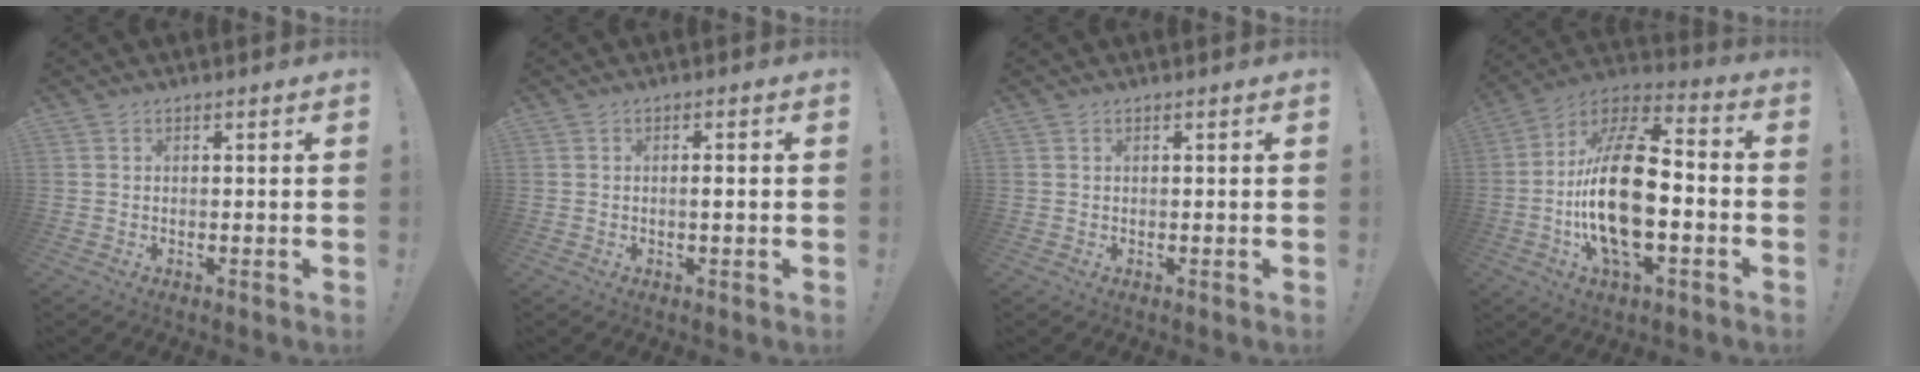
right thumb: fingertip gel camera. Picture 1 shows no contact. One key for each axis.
{"total": 1.6, "fx": -0.2, "fy": 0.0, "fz": 1.6, "tx": -0.025, "ty": 0.000, "tz": -0.007}
{"total": 0.0}
{"total": 24.3, "fx": -3.7, "fy": 11.5, "fz": 21.1, "tx": -0.408, "ty": 0.016, "tz": -0.063}